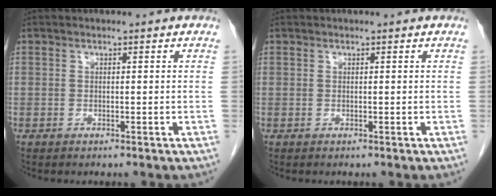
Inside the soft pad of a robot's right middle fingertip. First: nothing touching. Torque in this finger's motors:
{"motor_torque": [-0.37, -0.01, -0.05, 0.00]}